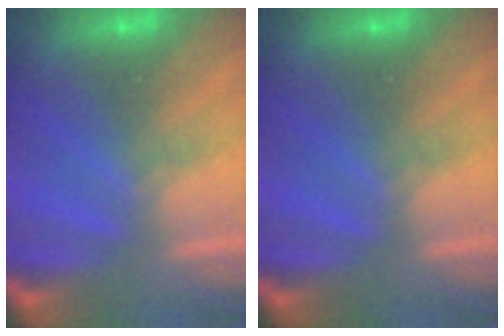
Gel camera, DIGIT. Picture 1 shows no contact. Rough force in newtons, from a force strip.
{"total": 0.0}